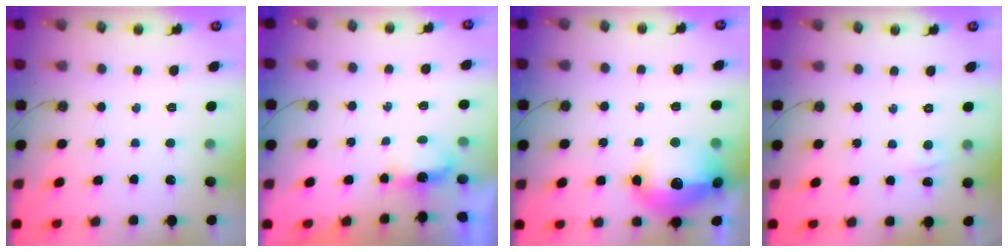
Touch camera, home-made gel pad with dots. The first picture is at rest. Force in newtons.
{"total": 3.4, "press": 3.4, "slide": 0.5}
{"total": 19.3, "press": 19.2, "slide": 1.5}
{"total": 5.4, "press": 5.4, "slide": 0.7}